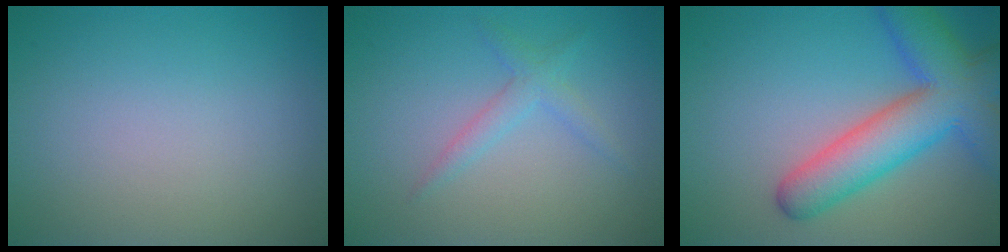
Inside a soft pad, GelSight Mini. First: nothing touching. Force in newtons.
{"total": 1.9, "press": 1.9, "slide": 0.0}
{"total": 8.4, "press": 8.4, "slide": 0.4}